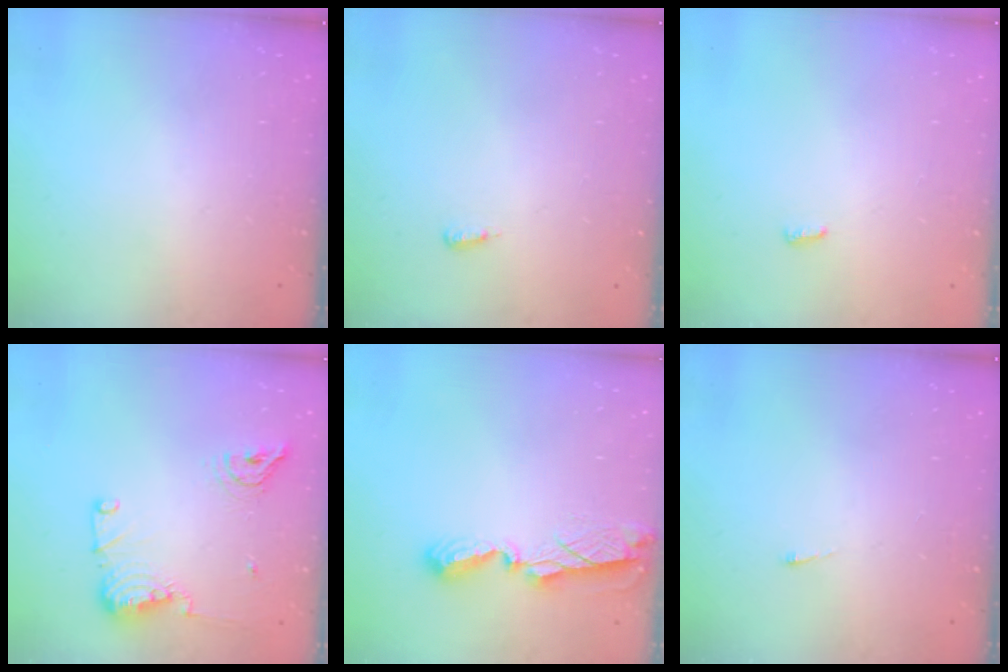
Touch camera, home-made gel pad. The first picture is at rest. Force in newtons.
{"total": 3.6, "press": 2.7, "slide": 2.5}
{"total": 2.8, "press": 2.8, "slide": 0.5}
{"total": 11.6, "press": 11.5, "slide": 1.6}
{"total": 7.7, "press": 7.7, "slide": 0.7}
{"total": 2.7, "press": 2.7, "slide": 0.4}